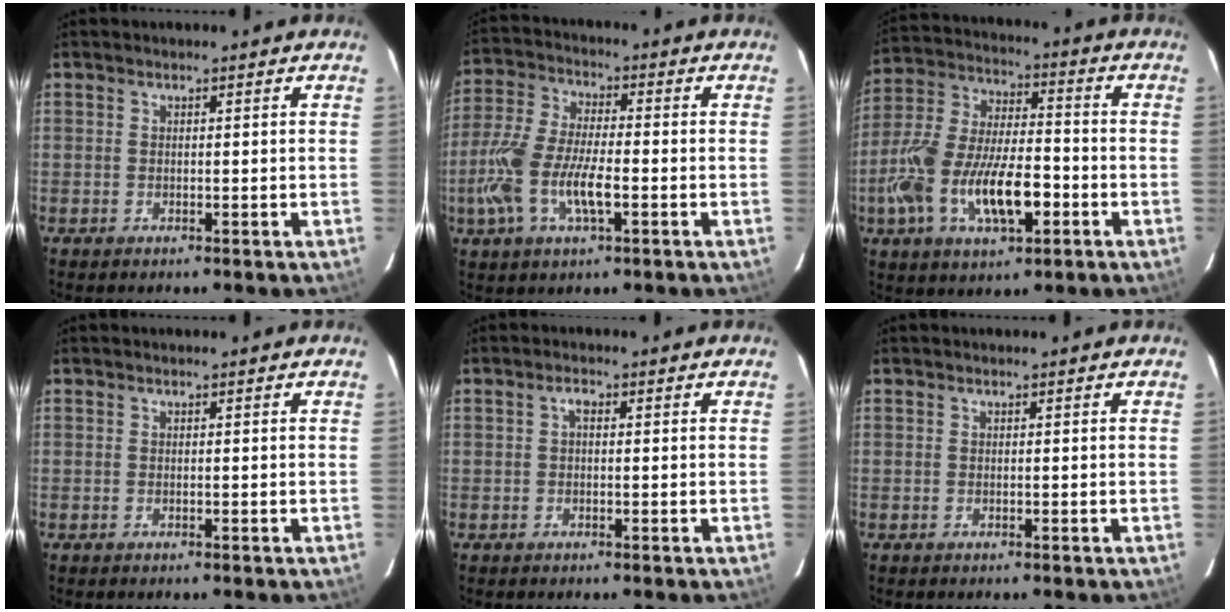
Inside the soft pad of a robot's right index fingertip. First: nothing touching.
{"total": 13.0, "force": [-3.9, 4.8, 11.5], "torque": [-0.252, -0.005, -0.078]}
{"total": 18.2, "force": [-6.4, 7.6, 15.3], "torque": [-0.320, -0.006, -0.112]}
{"total": 0.0}
{"total": 1.1, "force": [0.1, 0.3, 1.1], "torque": [-0.021, 0.006, -0.001]}
{"total": 0.0}